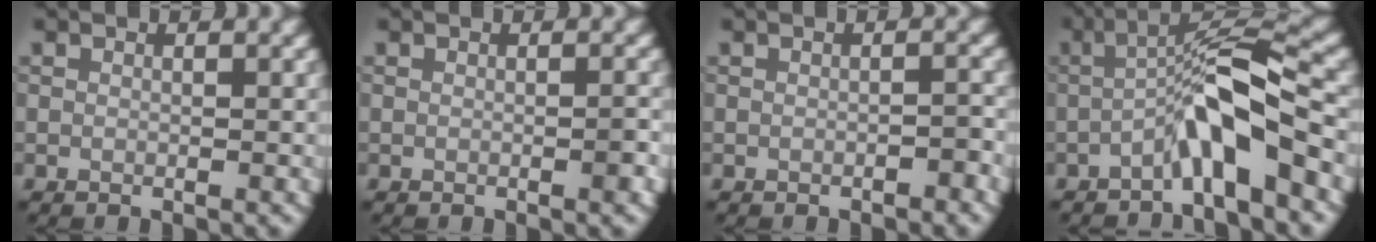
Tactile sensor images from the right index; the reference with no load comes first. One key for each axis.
{"total": 0.9, "fx": -0.4, "fy": 0.1, "fz": 0.9, "tx": -0.012, "ty": 0.003, "tz": -0.005}
{"total": 1.0, "fx": -0.7, "fy": 0.2, "fz": 0.7, "tx": -0.010, "ty": 0.005, "tz": -0.009}
{"total": 5.6, "fx": -2.3, "fy": 0.8, "fz": 5.1, "tx": -0.090, "ty": 0.027, "tz": -0.047}